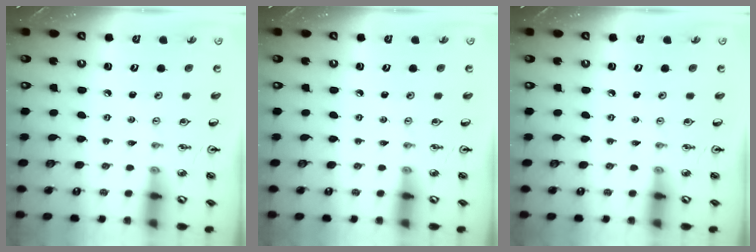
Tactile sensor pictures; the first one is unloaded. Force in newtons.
{"total": 0.0}
{"total": 0.0}